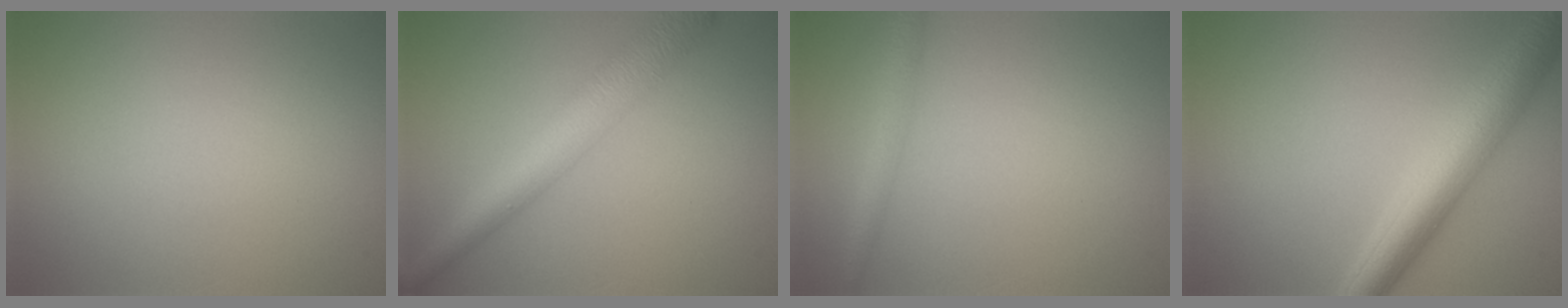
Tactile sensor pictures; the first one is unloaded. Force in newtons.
{"total": 5.6, "press": 5.5, "slide": 0.2}
{"total": 2.3, "press": 2.3, "slide": 0.1}
{"total": 5.9, "press": 5.9, "slide": 0.2}